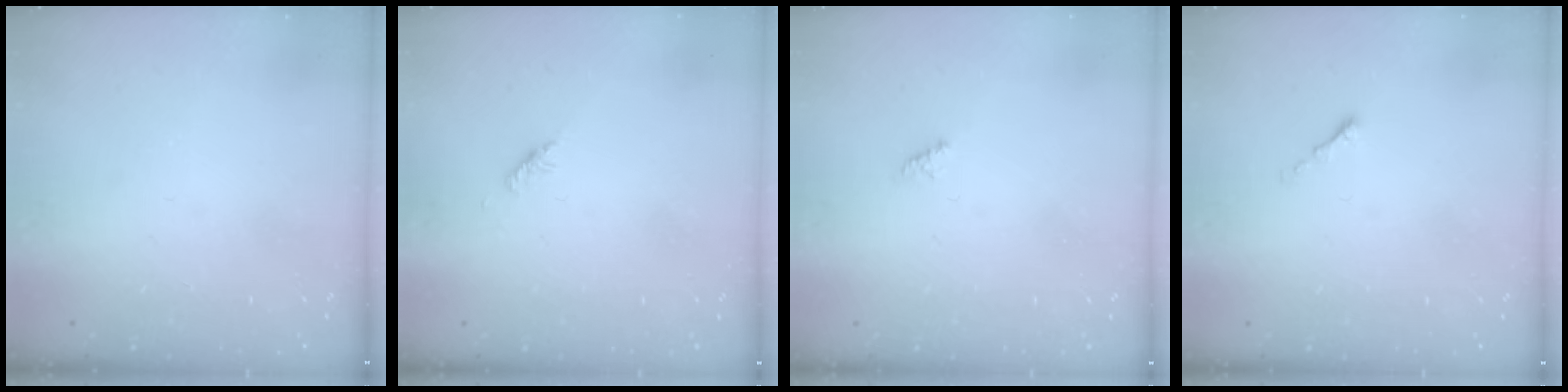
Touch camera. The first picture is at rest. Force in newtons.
{"total": 2.8, "press": 2.7, "slide": 0.6}
{"total": 1.5, "press": 1.4, "slide": 0.4}
{"total": 0.0}